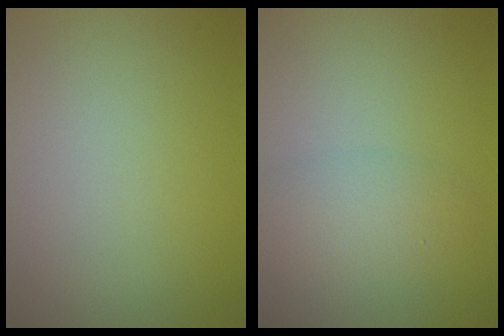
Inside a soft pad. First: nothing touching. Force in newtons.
{"total": 2.8, "press": 2.8, "slide": 0.2}